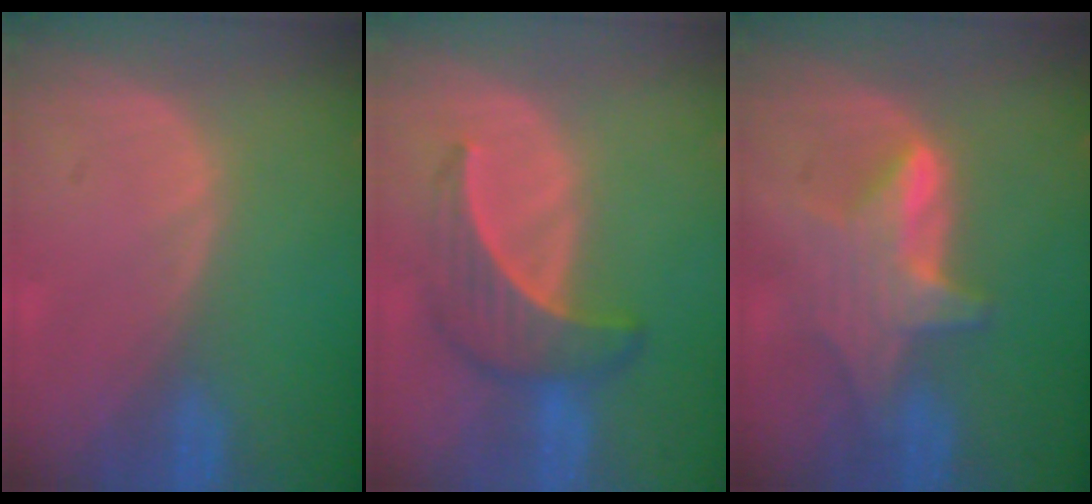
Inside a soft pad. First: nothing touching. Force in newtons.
{"total": 6.3, "press": 6.1, "slide": 1.9}
{"total": 6.2, "press": 6.2, "slide": 0.6}